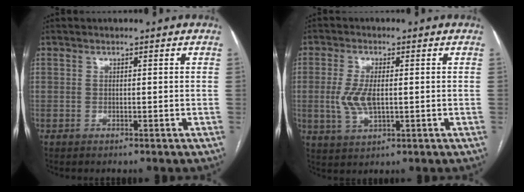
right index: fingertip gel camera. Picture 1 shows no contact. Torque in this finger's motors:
{"motor_torque": [0.27, 0.02, 0.43, 0.13]}